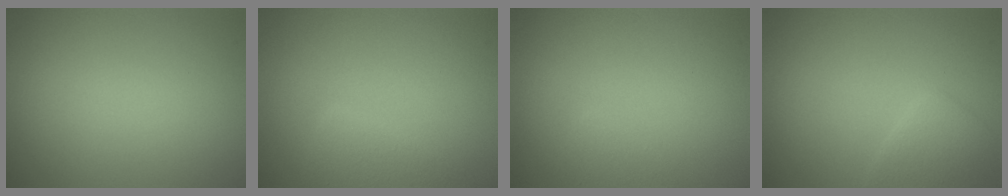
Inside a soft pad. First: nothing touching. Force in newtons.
{"total": 2.7, "press": 2.7, "slide": 0.1}
{"total": 1.1, "press": 1.1, "slide": 0.1}
{"total": 2.0, "press": 2.0, "slide": 0.0}